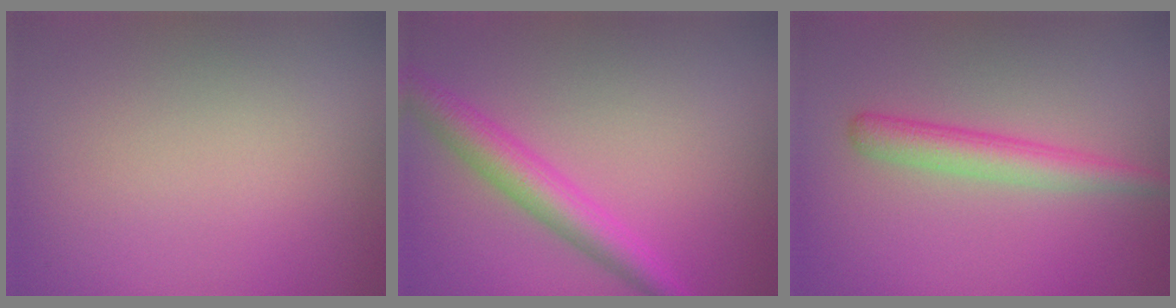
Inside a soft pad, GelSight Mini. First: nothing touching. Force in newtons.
{"total": 3.7, "press": 3.7, "slide": 0.2}
{"total": 2.8, "press": 2.8, "slide": 0.2}